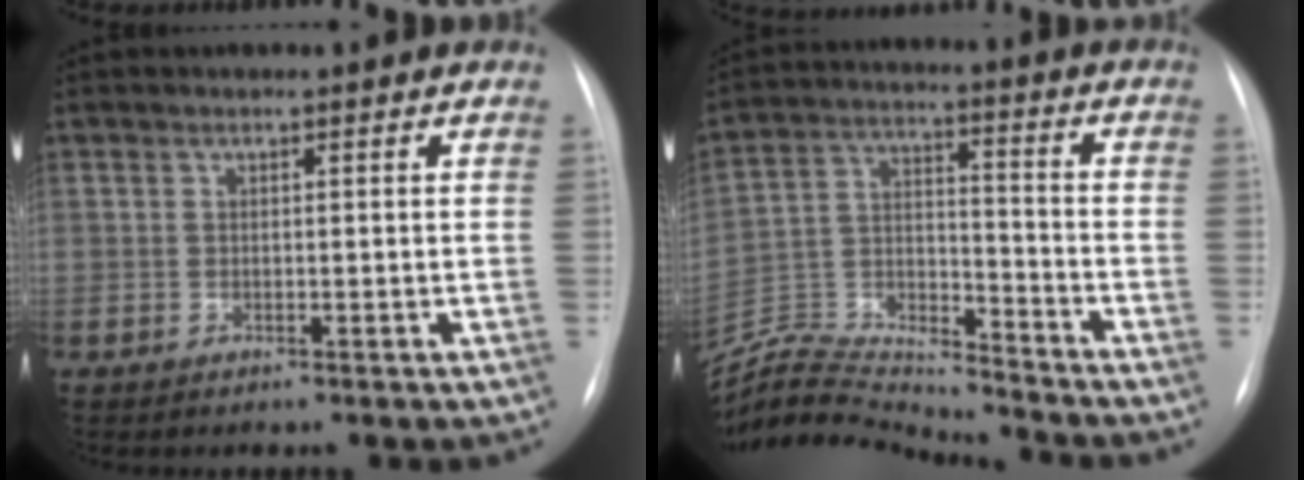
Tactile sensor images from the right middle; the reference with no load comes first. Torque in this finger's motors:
{"motor_torque": [-0.30, -0.32, -0.03, 0.00]}